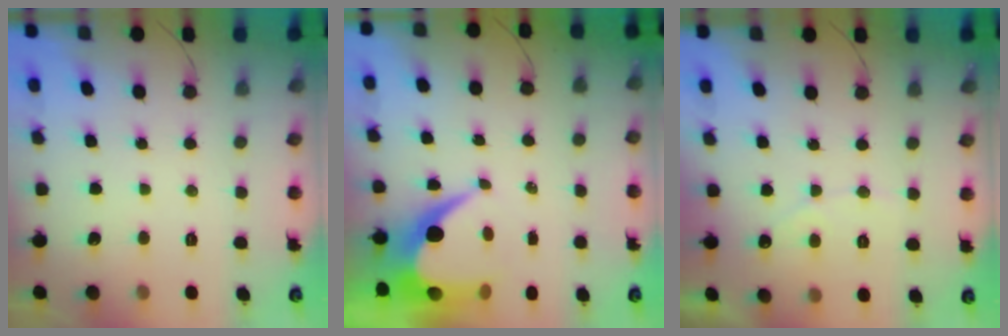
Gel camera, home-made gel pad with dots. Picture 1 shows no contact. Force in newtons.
{"total": 9.1, "press": 9.1, "slide": 0.9}
{"total": 3.8, "press": 3.8, "slide": 0.1}